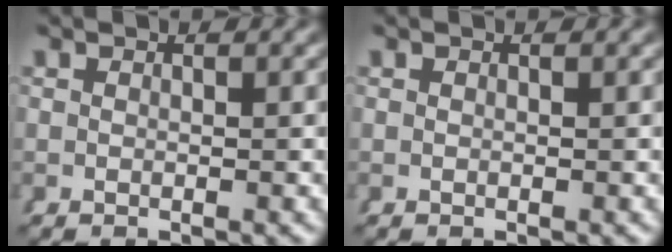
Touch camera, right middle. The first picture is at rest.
{"total": 0.0}